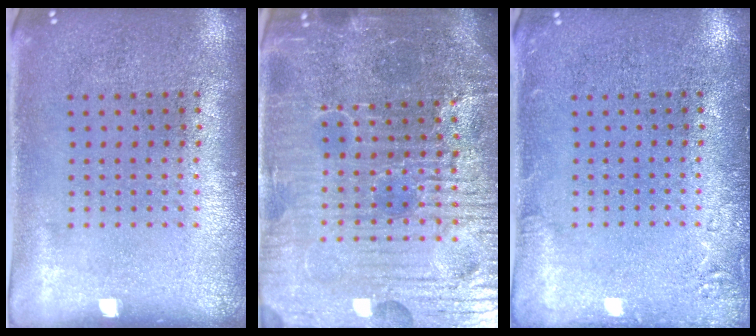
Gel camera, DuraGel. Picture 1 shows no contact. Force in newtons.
{"total": 6.4, "press": 5.8, "slide": 2.7}
{"total": 1.8, "press": 1.7, "slide": 0.4}